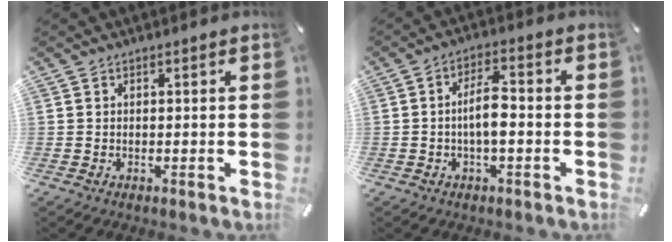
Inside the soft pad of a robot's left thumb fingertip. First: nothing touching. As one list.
[{"total": 6.5, "force": [-1.3, 2.2, 6.0], "torque": [-0.118, 0.006, -0.027]}]